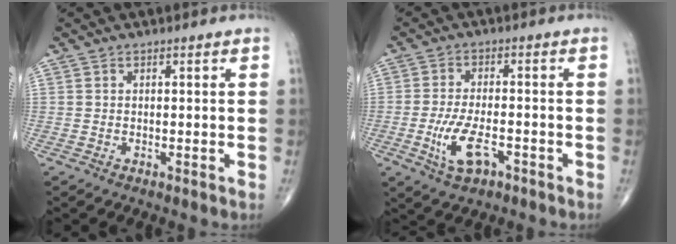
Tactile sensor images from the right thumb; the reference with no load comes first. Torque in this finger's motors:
{"motor_torque": [3.81, 1.19, 1.00, -0.10, 0.23]}